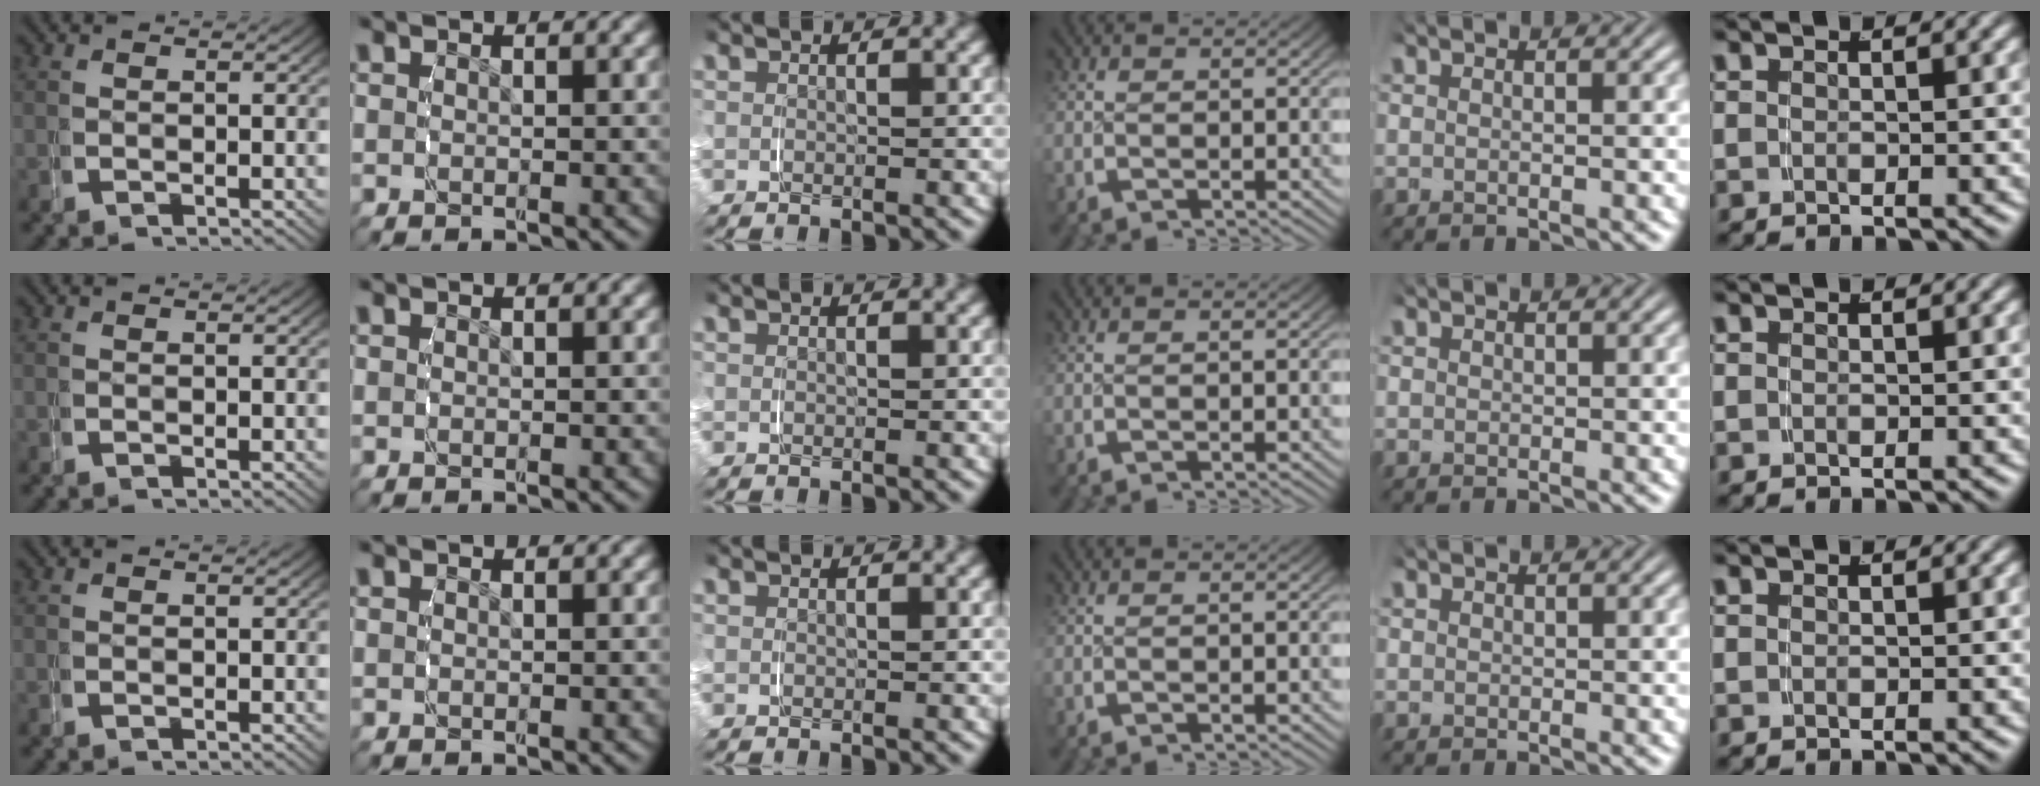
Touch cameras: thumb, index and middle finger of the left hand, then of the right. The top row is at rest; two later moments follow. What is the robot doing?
{"motion": "grasp_and_lifting", "object": "key"}